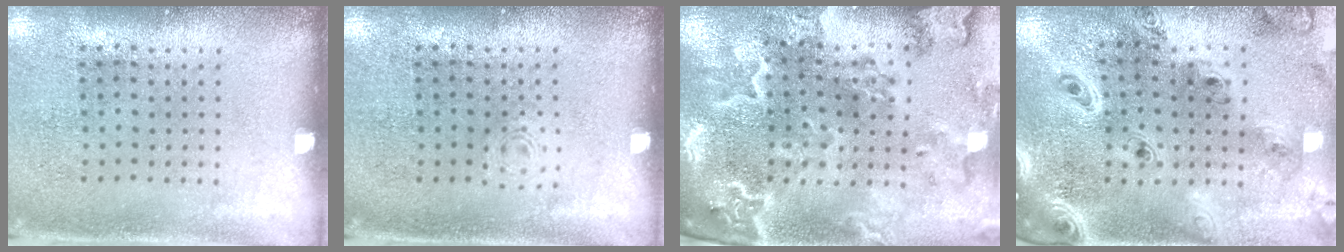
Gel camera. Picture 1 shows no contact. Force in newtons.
{"total": 0.7, "press": 0.7, "slide": 0.1}
{"total": 4.1, "press": 3.4, "slide": 2.3}
{"total": 2.8, "press": 2.4, "slide": 1.4}